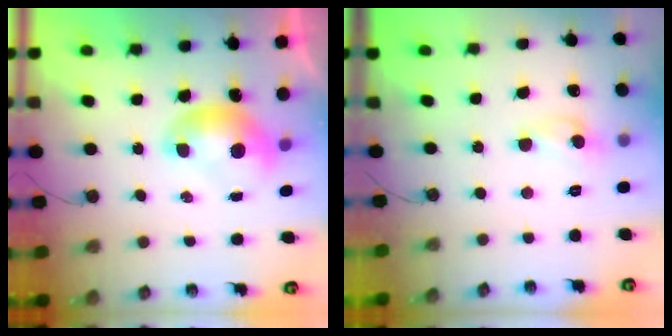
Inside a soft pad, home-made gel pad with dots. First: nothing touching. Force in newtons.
{"total": 0.0}